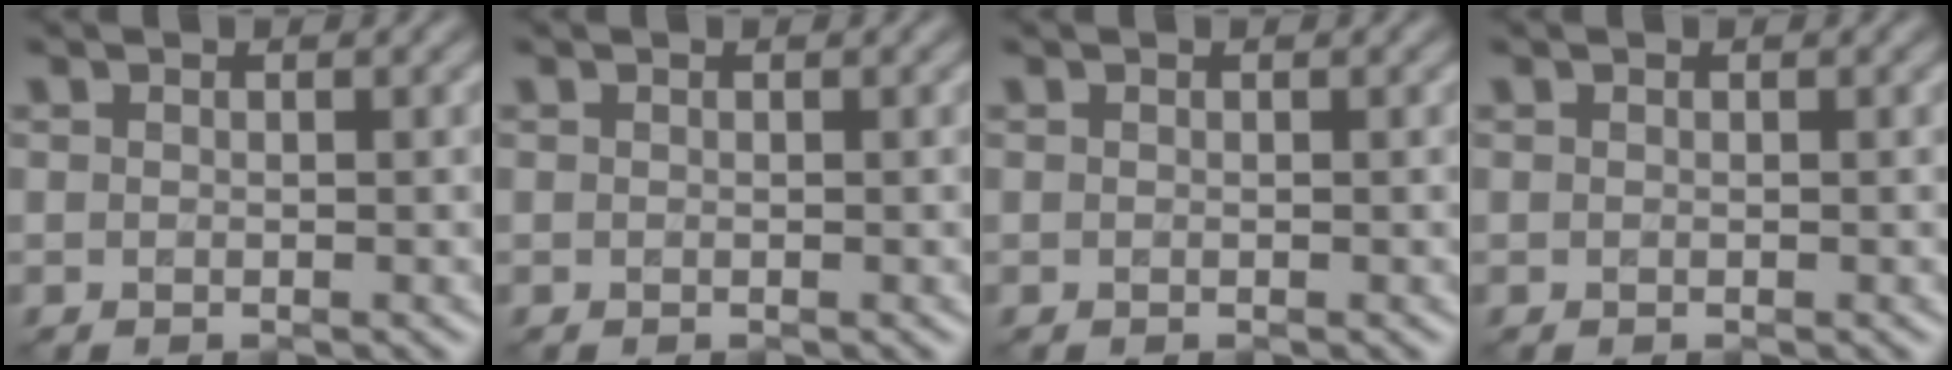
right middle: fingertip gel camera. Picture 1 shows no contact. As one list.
[{"total": 0.0}, {"total": 0.0}, {"total": 0.0}]